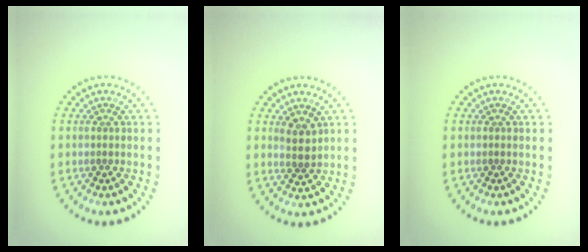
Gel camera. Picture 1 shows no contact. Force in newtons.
{"total": 1.9, "press": 1.6, "slide": 1.1}
{"total": 0.0}